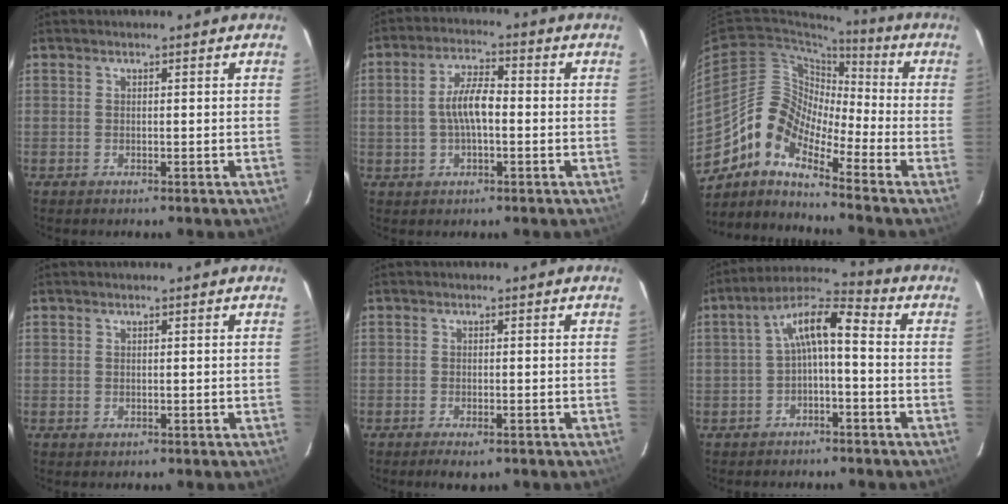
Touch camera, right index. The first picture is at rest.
{"total": 6.9, "force": [-0.5, 2.9, 6.2], "torque": [-0.119, 0.013, -0.006]}
{"total": 12.2, "force": [-7.8, 5.4, 7.7], "torque": [-0.128, 0.013, -0.172]}
{"total": 0.0}
{"total": 3.1, "force": [-2.1, 1.0, 1.9], "torque": [-0.039, -0.011, -0.035]}
{"total": 7.5, "force": [-1.2, 2.3, 7.1], "torque": [-0.143, 0.027, -0.023]}